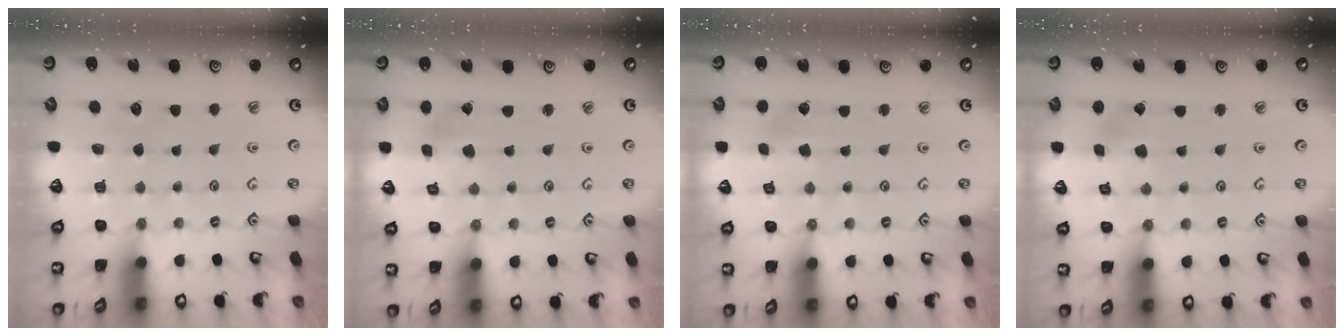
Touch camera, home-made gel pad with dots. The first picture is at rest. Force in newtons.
{"total": 1.4, "press": 1.4, "slide": 0.1}
{"total": 1.4, "press": 1.4, "slide": 0.2}
{"total": 2.7, "press": 2.7, "slide": 0.3}